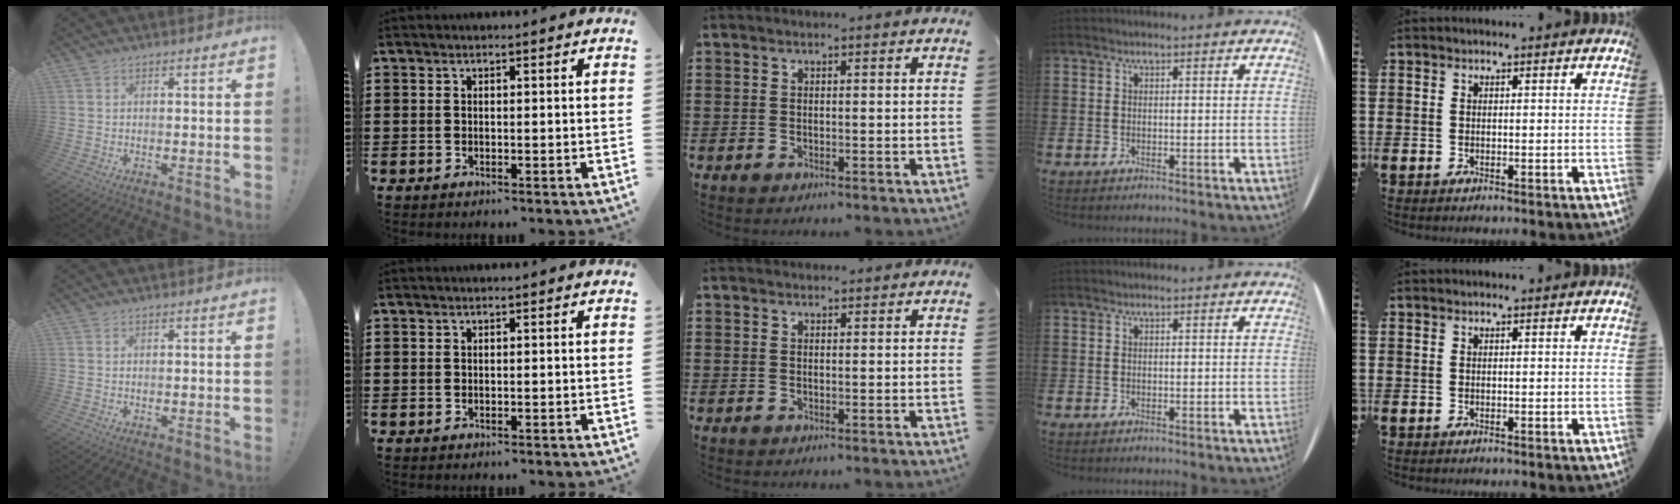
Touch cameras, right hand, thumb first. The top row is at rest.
{"middle": {"total": 0.6, "force": [0.6, 0.1, -0.1], "torque": [0.007, -0.006, 0.011]}}